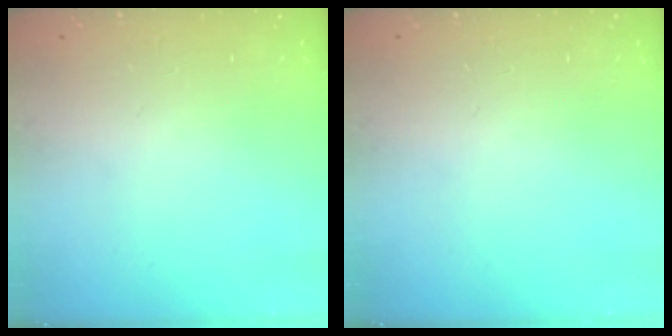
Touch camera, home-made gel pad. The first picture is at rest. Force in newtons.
{"total": 0.0}